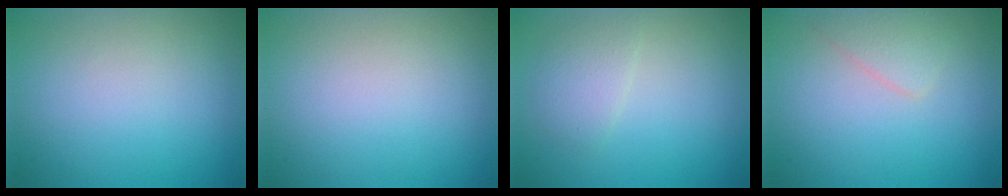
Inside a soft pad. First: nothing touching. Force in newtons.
{"total": 0.0}
{"total": 2.0, "press": 2.0, "slide": 0.1}
{"total": 1.8, "press": 1.8, "slide": 0.1}